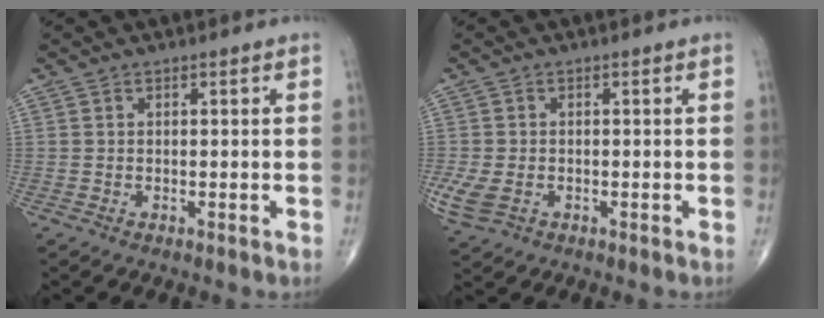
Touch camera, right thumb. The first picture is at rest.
{"total": 4.8, "force": [-1.3, 3.3, 3.2], "torque": [-0.082, -0.001, -0.019]}